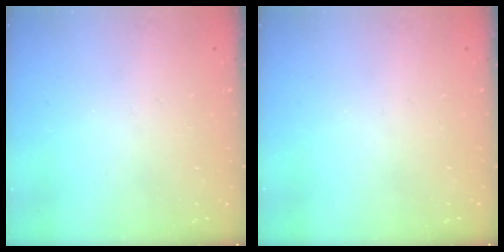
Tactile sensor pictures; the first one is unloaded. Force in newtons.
{"total": 0.0}